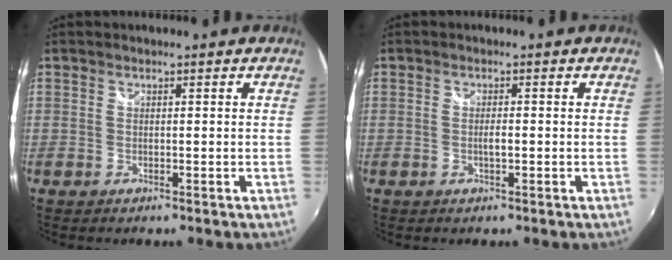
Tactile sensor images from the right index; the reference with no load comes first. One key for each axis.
{"total": 1.5, "fx": -0.4, "fy": 0.3, "fz": 1.4, "tx": -0.026, "ty": -0.002, "tz": -0.007}